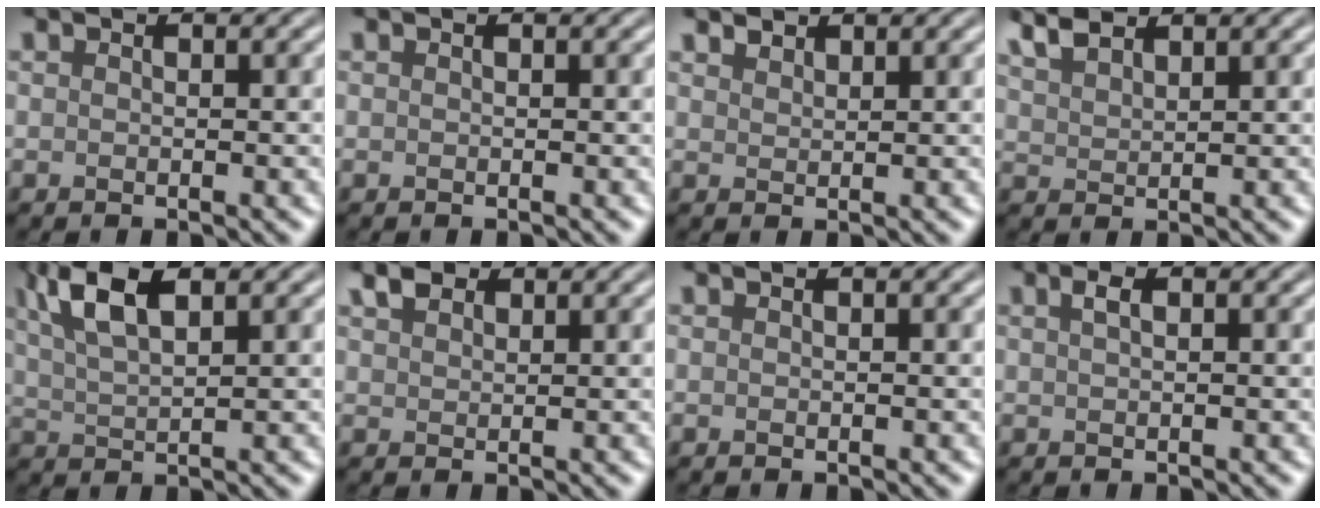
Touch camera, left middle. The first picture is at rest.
{"total": 0.0}
{"total": 1.3, "force": [1.1, 0.5, 0.2], "torque": [-0.008, 0.000, 0.026]}
{"total": 3.0, "force": [2.5, 0.9, 1.3], "torque": [-0.034, 0.011, 0.052]}
{"total": 6.0, "force": [2.9, 2.5, 4.6], "torque": [-0.101, 0.012, 0.054]}
{"total": 2.1, "force": [1.4, 1.2, 1.0], "torque": [-0.025, 0.006, 0.028]}
{"total": 0.0}
{"total": 1.1, "force": [0.4, 0.4, 0.9], "torque": [-0.020, 0.002, 0.008]}